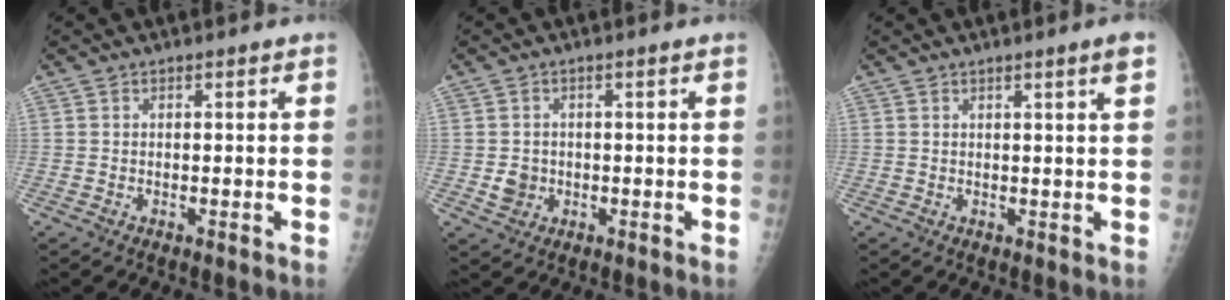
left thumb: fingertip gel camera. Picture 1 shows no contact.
{"total": 2.9, "force": [-0.4, 2.6, 1.1], "torque": [-0.007, 0.003, -0.001]}
{"total": 2.5, "force": [1.4, -0.5, 2.0], "torque": [-0.032, -0.009, 0.022]}